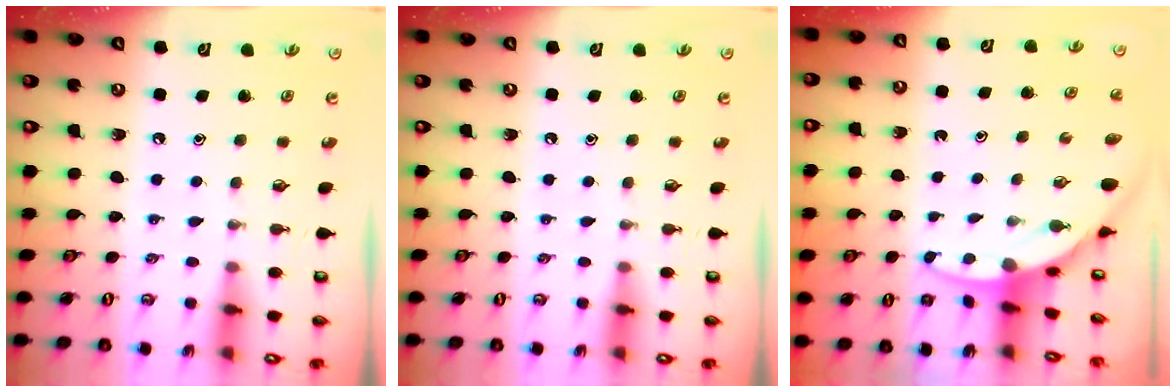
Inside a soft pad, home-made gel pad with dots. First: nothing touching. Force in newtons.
{"total": 0.0}
{"total": 3.5, "press": 3.5, "slide": 0.1}